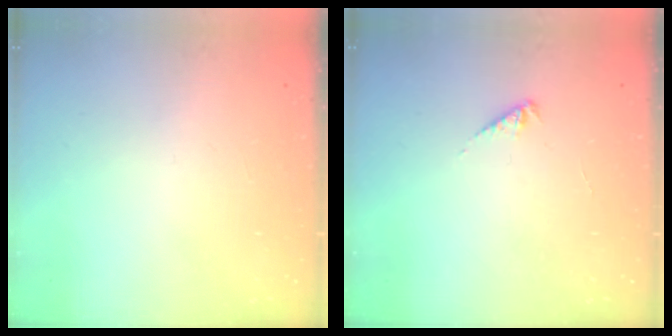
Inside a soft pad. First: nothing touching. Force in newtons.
{"total": 2.0, "press": 1.9, "slide": 0.5}